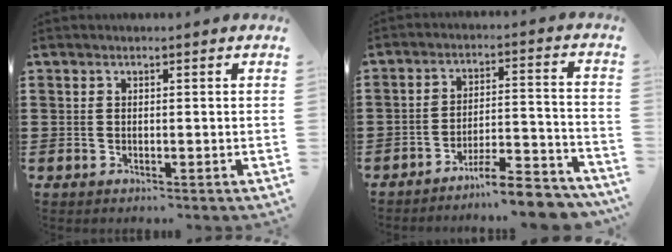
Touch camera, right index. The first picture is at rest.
{"total": 7.6, "force": [-7.0, 0.3, 3.0], "torque": [-0.040, 0.009, -0.129]}